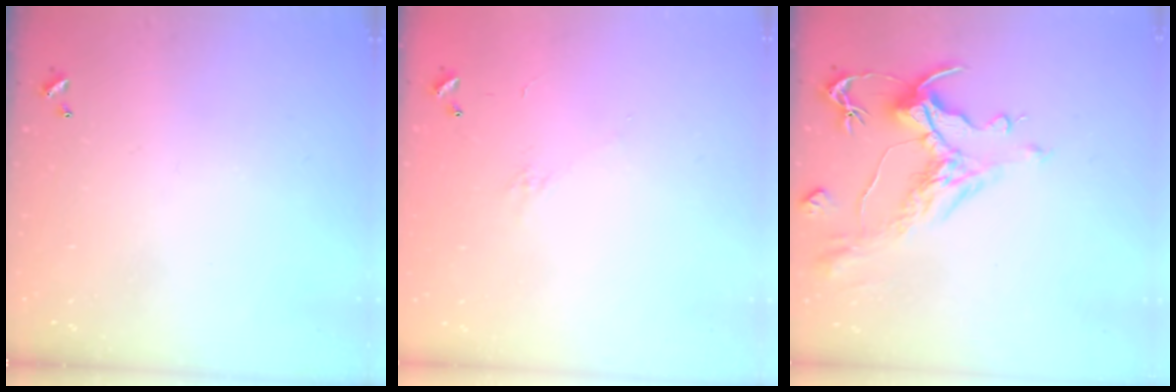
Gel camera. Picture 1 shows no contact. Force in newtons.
{"total": 4.6, "press": 4.5, "slide": 1.0}
{"total": 2.0, "press": 1.5, "slide": 1.4}